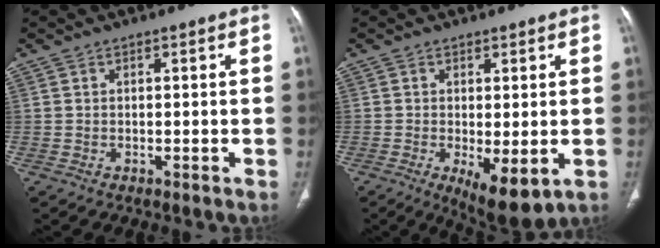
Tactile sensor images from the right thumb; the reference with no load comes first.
{"total": 8.2, "force": [-2.1, 3.1, 7.4], "torque": [-0.115, -0.022, -0.023]}